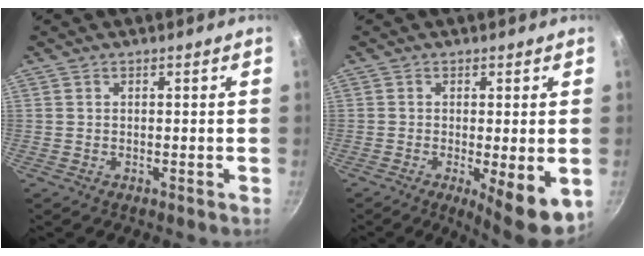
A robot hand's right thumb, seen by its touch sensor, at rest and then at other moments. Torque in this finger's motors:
{"motor_torque": [-0.38, 0.78, 0.01, -0.05, 0.07]}